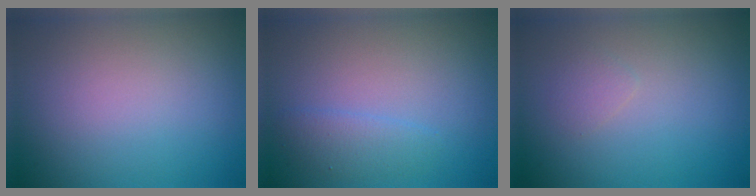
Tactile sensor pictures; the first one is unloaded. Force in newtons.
{"total": 1.6, "press": 1.6, "slide": 0.1}
{"total": 0.8, "press": 0.8, "slide": 0.1}